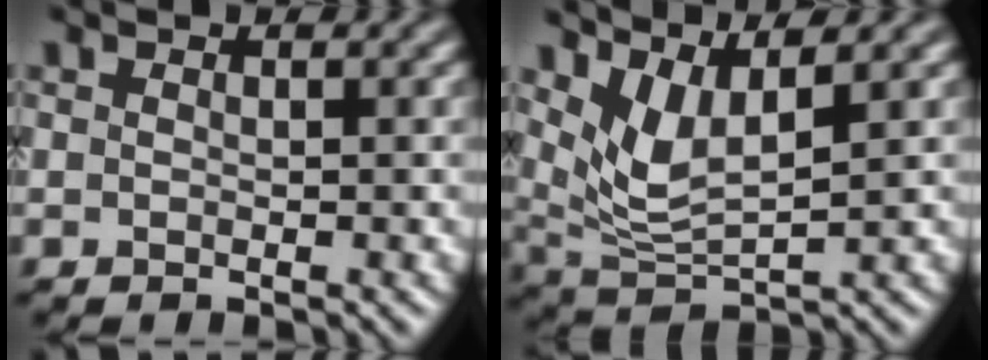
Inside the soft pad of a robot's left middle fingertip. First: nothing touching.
{"total": 3.7, "force": [2.1, 1.1, 2.8], "torque": [-0.068, -0.002, 0.055]}